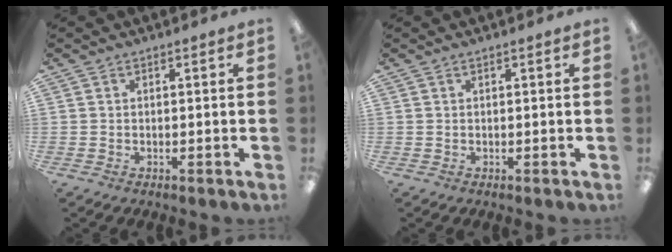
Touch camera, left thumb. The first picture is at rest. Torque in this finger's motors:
{"motor_torque": [-0.02, 0.02, -0.01, 0.01, 0.00]}